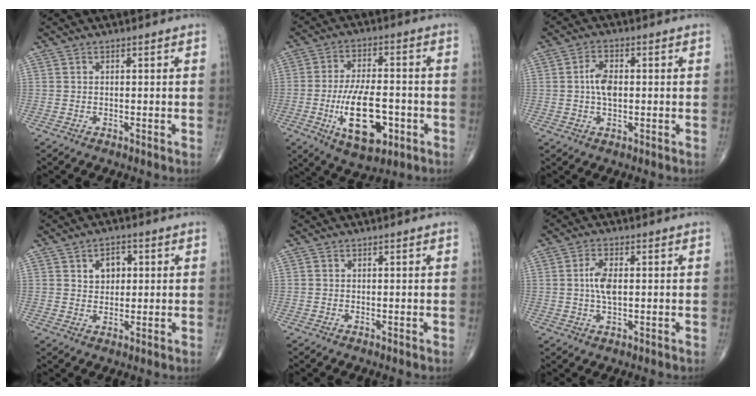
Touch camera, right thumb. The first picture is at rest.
{"total": 14.2, "force": [-4.1, 6.5, 12.0], "torque": [-0.194, 0.011, -0.059]}
{"total": 4.9, "force": [0.2, 2.7, 4.1], "torque": [-0.078, 0.006, 0.001]}
{"total": 4.6, "force": [1.4, 3.4, 2.9], "torque": [-0.023, -0.002, 0.020]}
{"total": 0.0}
{"total": 4.9, "force": [0.4, 2.3, 4.3], "torque": [-0.090, 0.003, 0.007]}